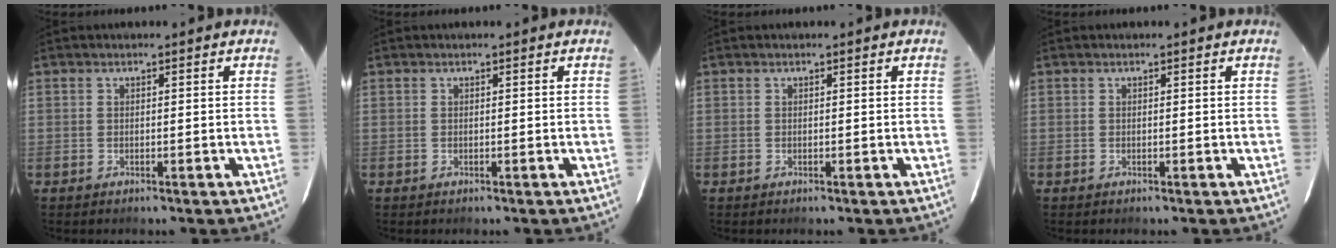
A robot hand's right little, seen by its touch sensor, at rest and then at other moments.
{"total": 0.0}
{"total": 0.0}
{"total": 0.0}